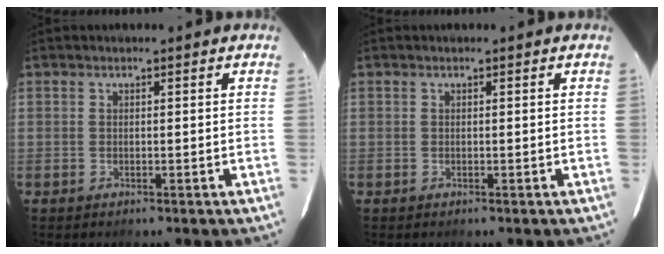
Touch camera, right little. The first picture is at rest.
{"total": 0.0}